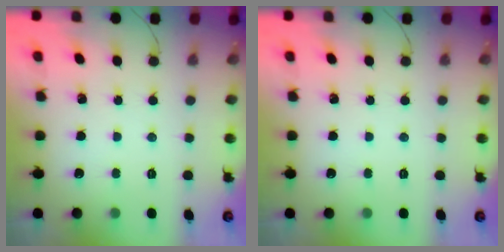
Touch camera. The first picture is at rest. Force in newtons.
{"total": 0.0}